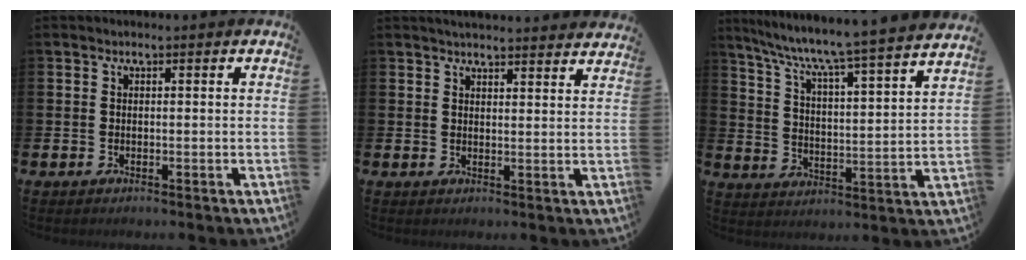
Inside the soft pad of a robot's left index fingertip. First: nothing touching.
{"total": 3.5, "force": [3.5, 0.0, 0.2], "torque": [-0.008, -0.019, 0.064]}
{"total": 6.5, "force": [6.0, -0.2, 2.4], "torque": [-0.077, -0.057, 0.095]}